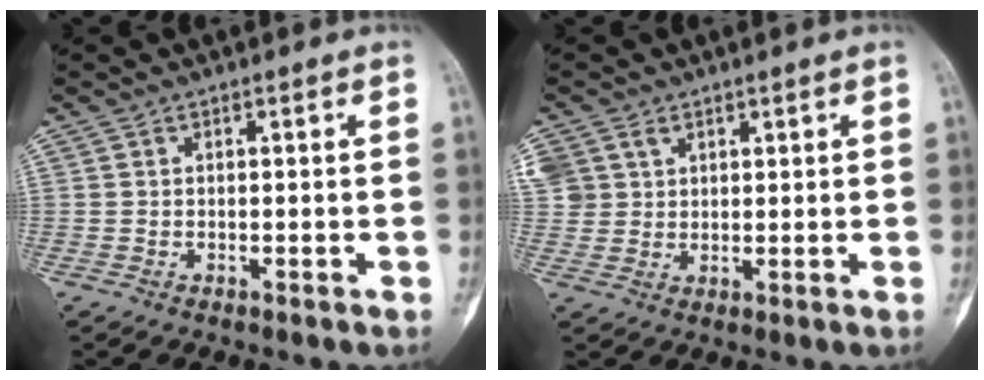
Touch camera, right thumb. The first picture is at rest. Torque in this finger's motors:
{"motor_torque": [0.40, 0.27, 0.12, 0.12, 0.03]}